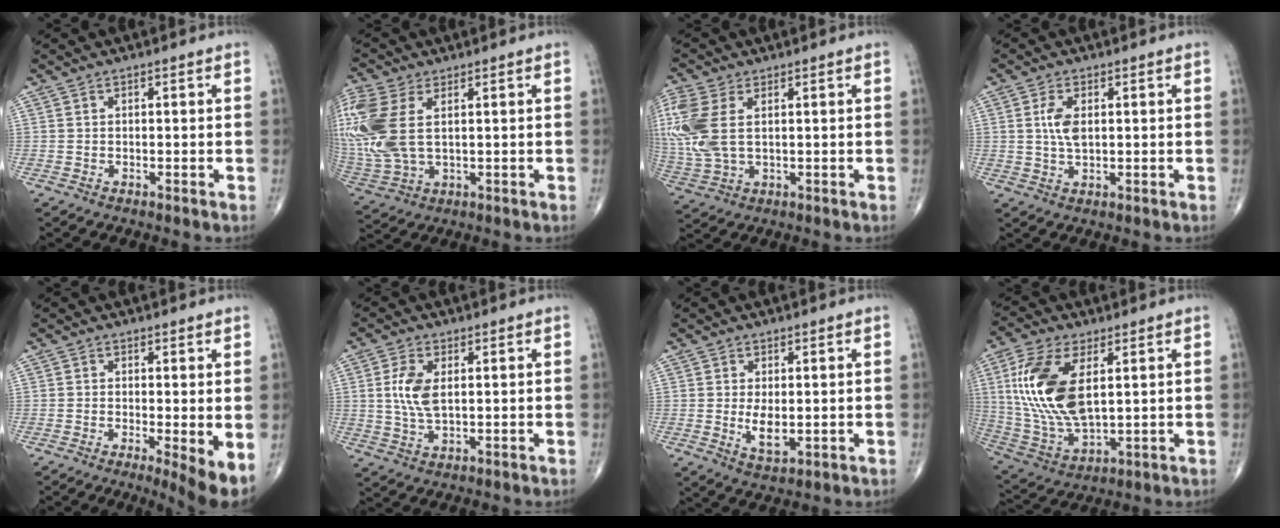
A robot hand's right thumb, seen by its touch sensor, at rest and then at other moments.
{"total": 16.7, "force": [3.6, 9.3, 13.4], "torque": [-0.353, -0.002, 0.077]}
{"total": 12.6, "force": [2.7, 7.2, 10.0], "torque": [-0.269, 0.006, 0.063]}
{"total": 4.6, "force": [0.9, 2.2, 3.9], "torque": [-0.084, -0.003, 0.017]}
{"total": 5.4, "force": [-0.9, 1.1, 5.2], "torque": [-0.086, -0.017, -0.018]}
{"total": 6.4, "force": [1.1, 3.2, 5.4], "torque": [-0.121, -0.004, 0.023]}
{"total": 4.7, "force": [-0.1, 2.3, 4.1], "torque": [-0.069, -0.013, 0.005]}
{"total": 17.6, "force": [4.0, 8.7, 14.8], "torque": [-0.311, -0.015, 0.086]}